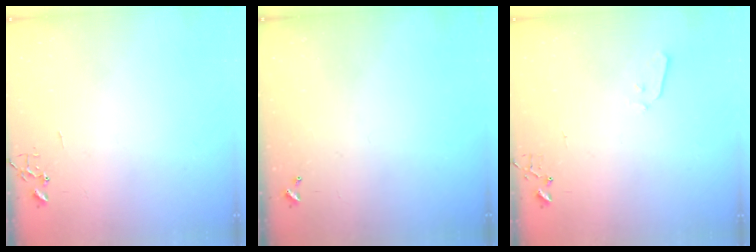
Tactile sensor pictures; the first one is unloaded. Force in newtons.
{"total": 0.0}
{"total": 3.7, "press": 3.7, "slide": 0.6}